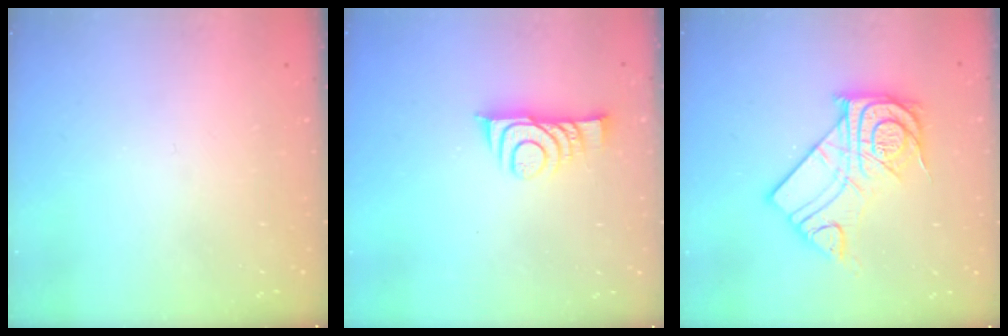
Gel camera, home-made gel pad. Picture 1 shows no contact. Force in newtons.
{"total": 9.0, "press": 9.0, "slide": 0.7}
{"total": 16.6, "press": 16.5, "slide": 1.4}